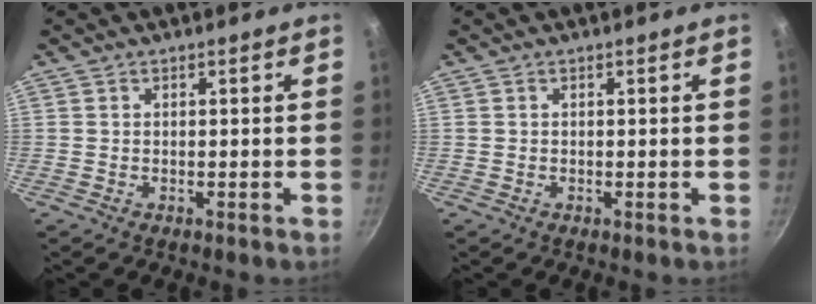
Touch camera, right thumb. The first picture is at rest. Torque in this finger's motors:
{"motor_torque": [0.50, 0.82, -0.12, -0.03, -0.02]}